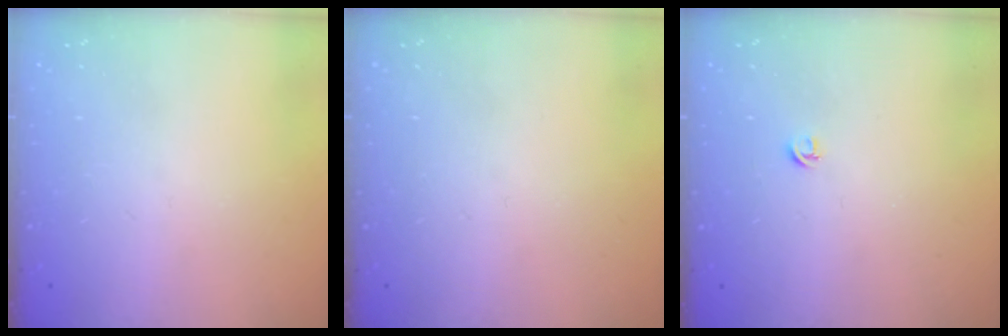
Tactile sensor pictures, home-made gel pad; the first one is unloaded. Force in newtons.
{"total": 0.0}
{"total": 3.9, "press": 3.9, "slide": 0.7}